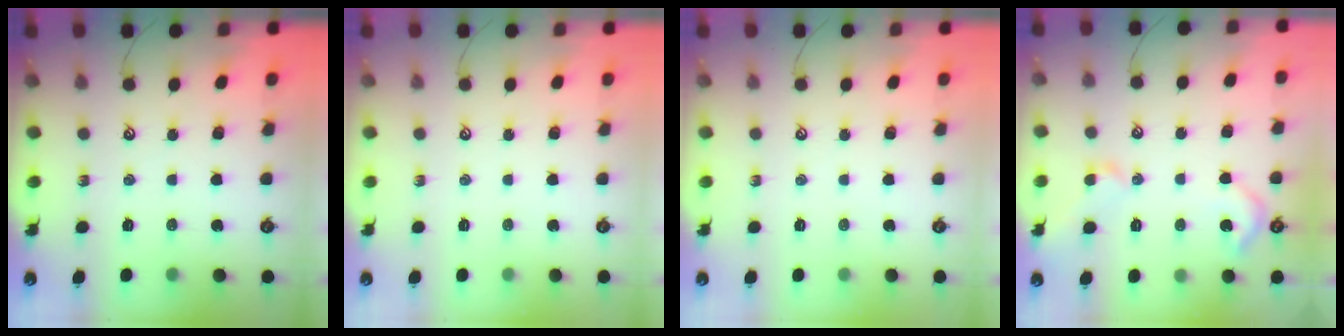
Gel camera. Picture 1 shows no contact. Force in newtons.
{"total": 0.0}
{"total": 0.0}
{"total": 6.2, "press": 6.1, "slide": 0.8}